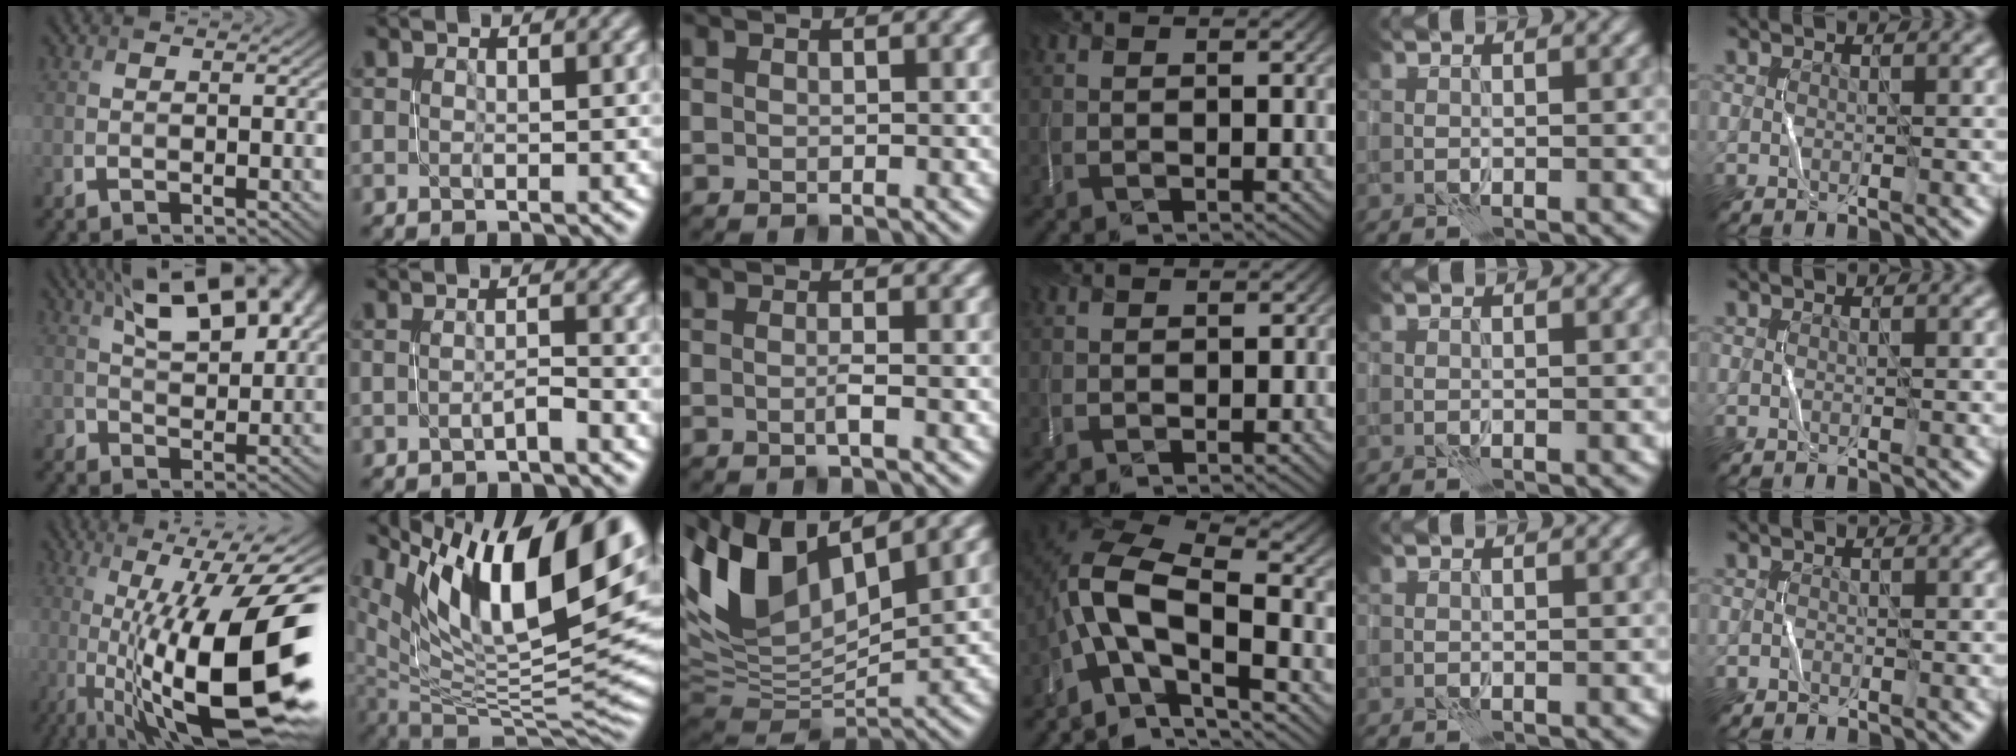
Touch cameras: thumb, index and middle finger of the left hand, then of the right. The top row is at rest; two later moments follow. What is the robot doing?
{"motion": "open", "object": "stapler"}